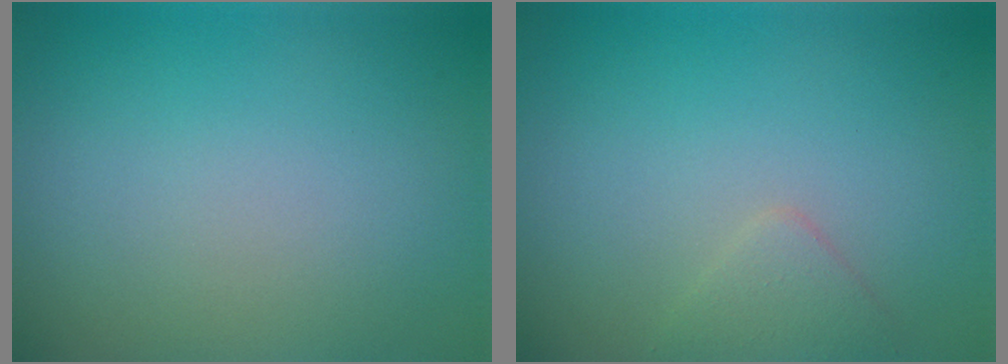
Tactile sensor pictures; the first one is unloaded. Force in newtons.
{"total": 1.4, "press": 1.4, "slide": 0.1}